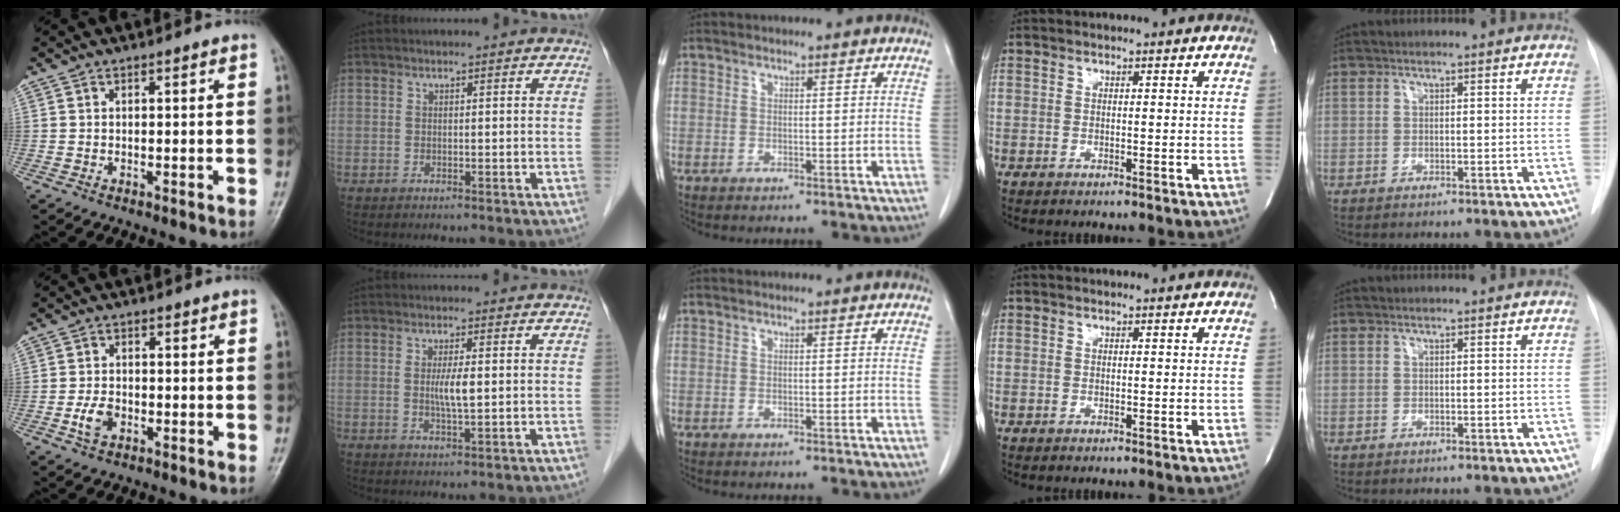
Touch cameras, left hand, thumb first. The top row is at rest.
{"thumb": {"total": 3.8, "force": [-1.5, 2.5, 2.5], "torque": [-0.044, 0.010, -0.031]}, "index": {"total": 3.4, "force": [0.1, 0.3, 3.4], "torque": [-0.065, -0.004, 0.003]}}